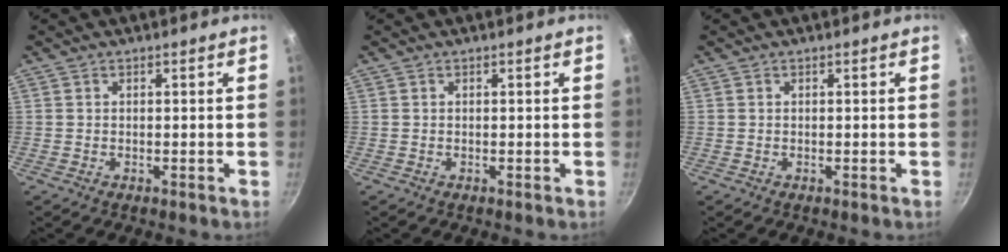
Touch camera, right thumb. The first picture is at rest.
{"total": 0.0}
{"total": 0.0}